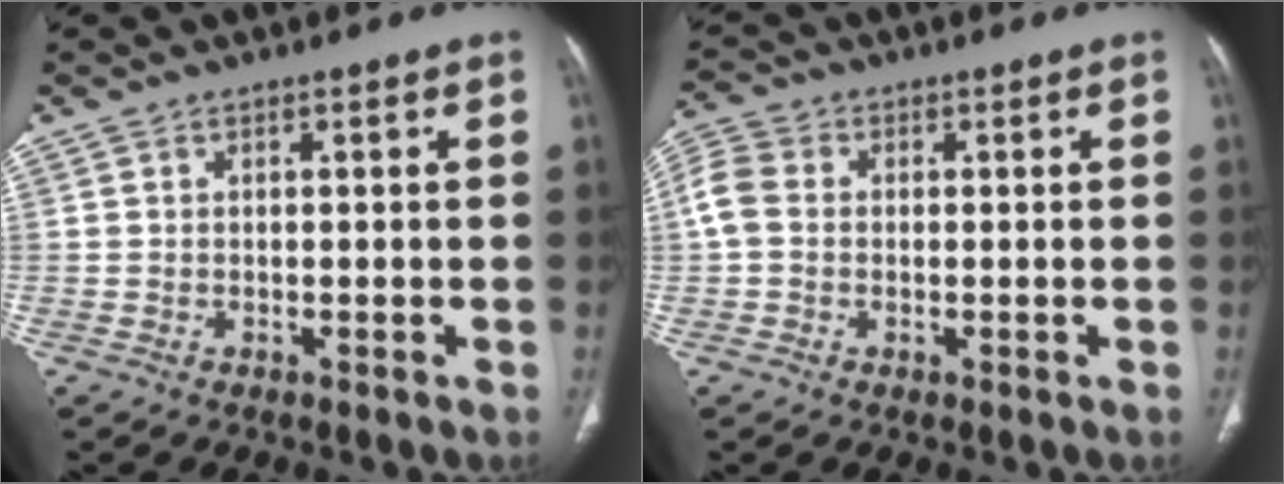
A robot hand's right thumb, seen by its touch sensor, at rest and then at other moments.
{"total": 5.7, "force": [0.3, 4.5, 3.5], "torque": [-0.081, 0.016, -0.003]}